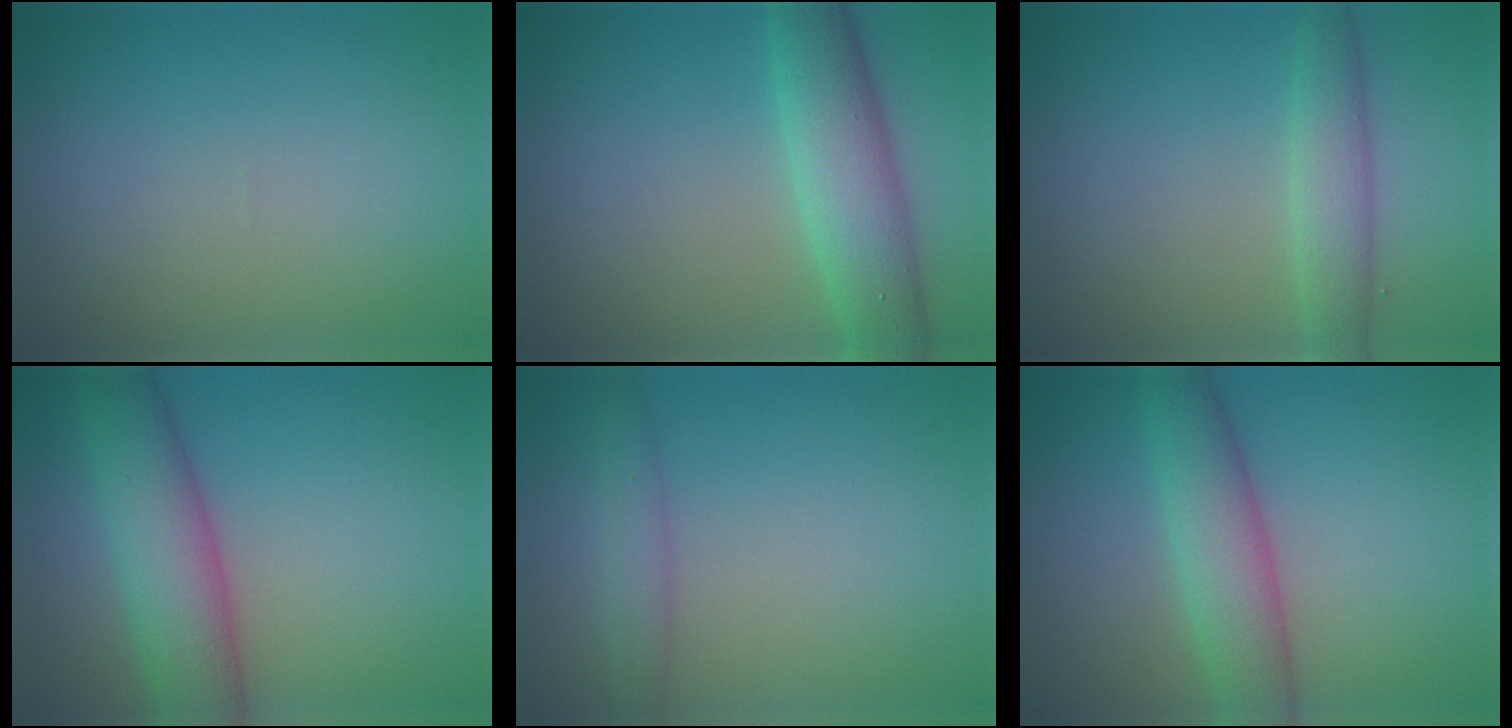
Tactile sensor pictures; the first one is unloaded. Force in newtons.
{"total": 5.6, "press": 5.6, "slide": 0.1}
{"total": 2.8, "press": 2.8, "slide": 0.1}
{"total": 6.9, "press": 6.9, "slide": 0.3}
{"total": 1.7, "press": 1.7, "slide": 0.2}
{"total": 5.2, "press": 5.2, "slide": 0.2}